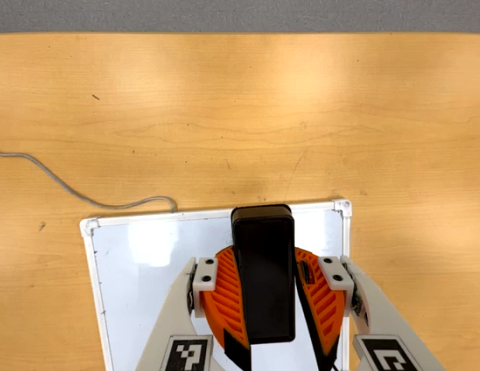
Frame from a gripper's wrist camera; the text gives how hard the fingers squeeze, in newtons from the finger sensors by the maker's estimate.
{"total": 9.6, "left": 9.3, "right": 9.9}